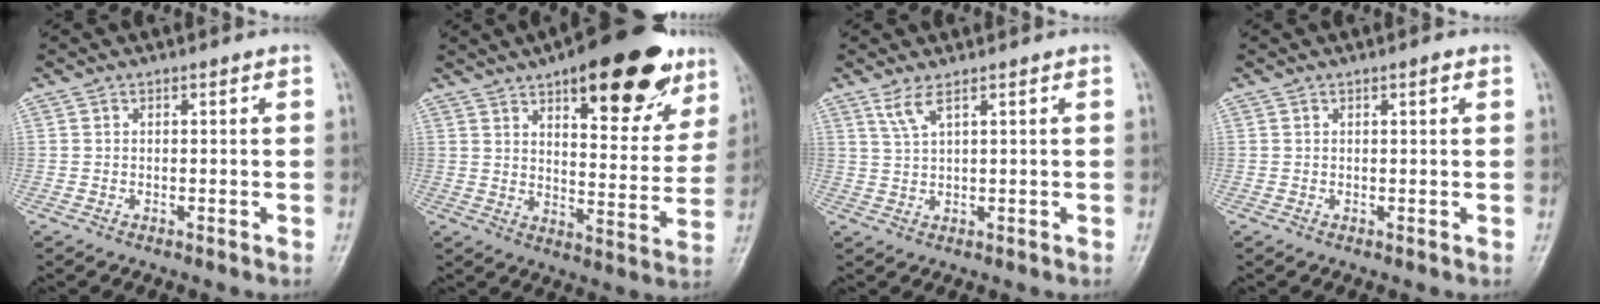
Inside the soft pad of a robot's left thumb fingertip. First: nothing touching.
{"total": 23.2, "force": [13.5, 8.9, 16.7], "torque": [-0.182, -0.039, 0.191]}
{"total": 2.9, "force": [1.8, 0.3, 2.2], "torque": [-0.056, -0.004, 0.046]}
{"total": 1.0, "force": [0.5, 0.2, 0.9], "torque": [-0.014, 0.001, 0.006]}